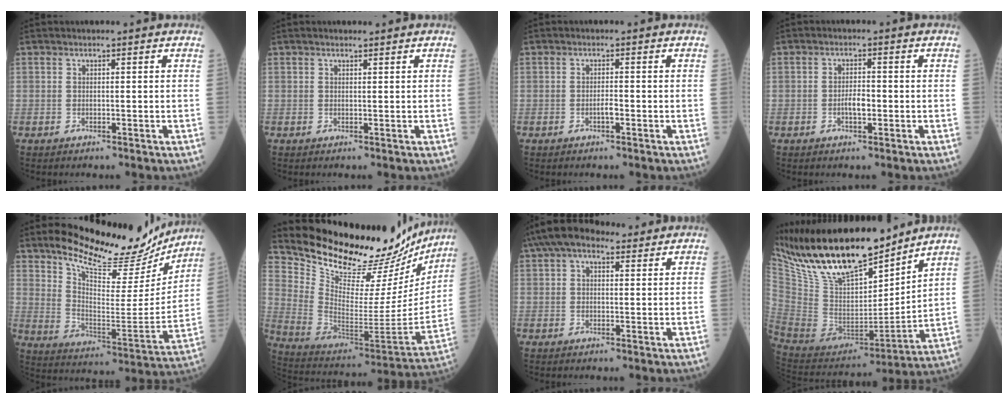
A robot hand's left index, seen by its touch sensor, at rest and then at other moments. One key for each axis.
{"total": 0.7, "fx": 0.6, "fy": 0.3, "fz": 0.3, "tx": -0.009, "ty": 0.004, "tz": 0.009}
{"total": 1.3, "fx": -0.7, "fy": 0.2, "fz": 1.0, "tx": -0.018, "ty": -0.001, "tz": -0.015}
{"total": 2.5, "fx": -0.8, "fy": 0.9, "fz": 2.1, "tx": -0.038, "ty": 0.002, "tz": -0.016}
{"total": 19.1, "fx": 17.1, "fy": 5.1, "fz": 6.9, "tx": -0.109, "ty": -0.036, "tz": 0.245}
{"total": 29.5, "fx": 26.6, "fy": 7.9, "fz": 10.2, "tx": -0.174, "ty": -0.078, "tz": 0.372}
{"total": 7.4, "fx": 4.8, "fy": 3.6, "fz": 4.4, "tx": -0.088, "ty": 0.044, "tz": 0.080}
{"total": 21.8, "fx": 17.1, "fy": 6.0, "fz": 12.1, "tx": -0.232, "ty": 0.005, "tz": 0.317}